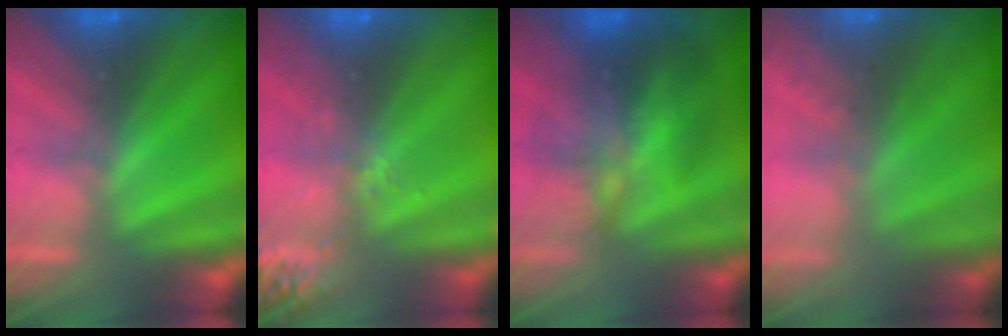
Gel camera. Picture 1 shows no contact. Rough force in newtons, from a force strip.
{"total": 2.6}
{"total": 3.6}
{"total": 7.1}